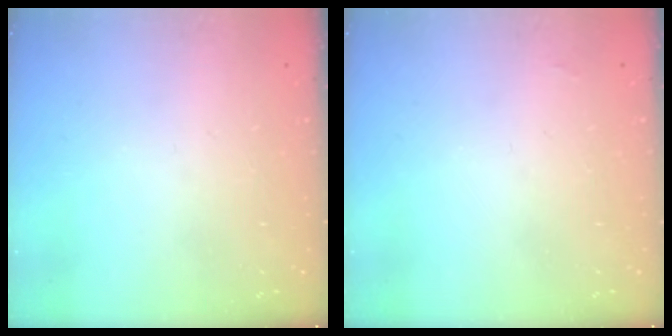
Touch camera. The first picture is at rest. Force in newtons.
{"total": 1.3, "press": 1.3, "slide": 0.2}